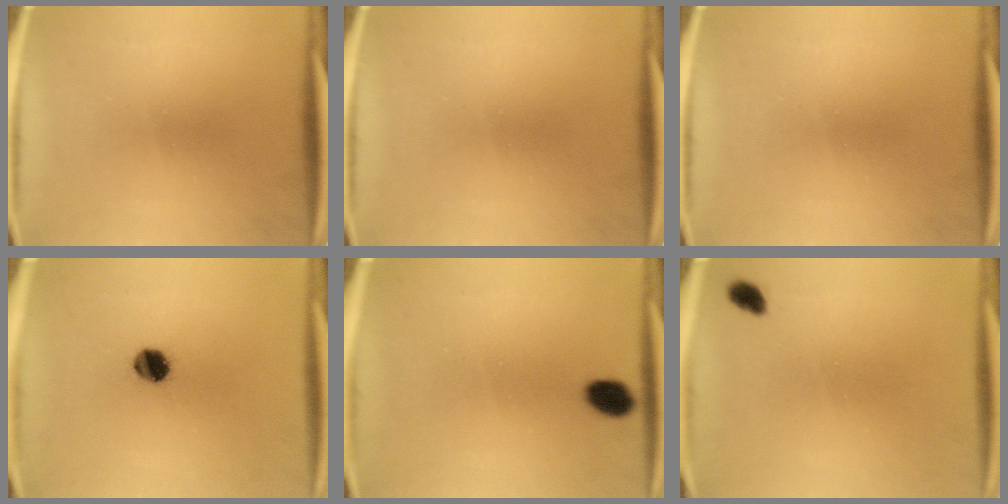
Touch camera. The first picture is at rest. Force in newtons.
{"total": 0.0}
{"total": 0.0}
{"total": 5.9}
{"total": 2.3}
{"total": 1.8}